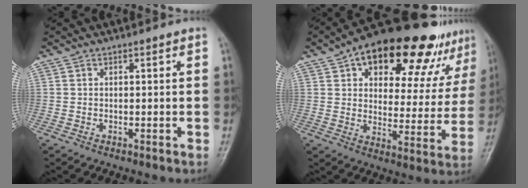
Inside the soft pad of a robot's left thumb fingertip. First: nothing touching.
{"total": 25.4, "force": [15.4, 11.4, 16.7], "torque": [-0.195, -0.015, 0.215]}